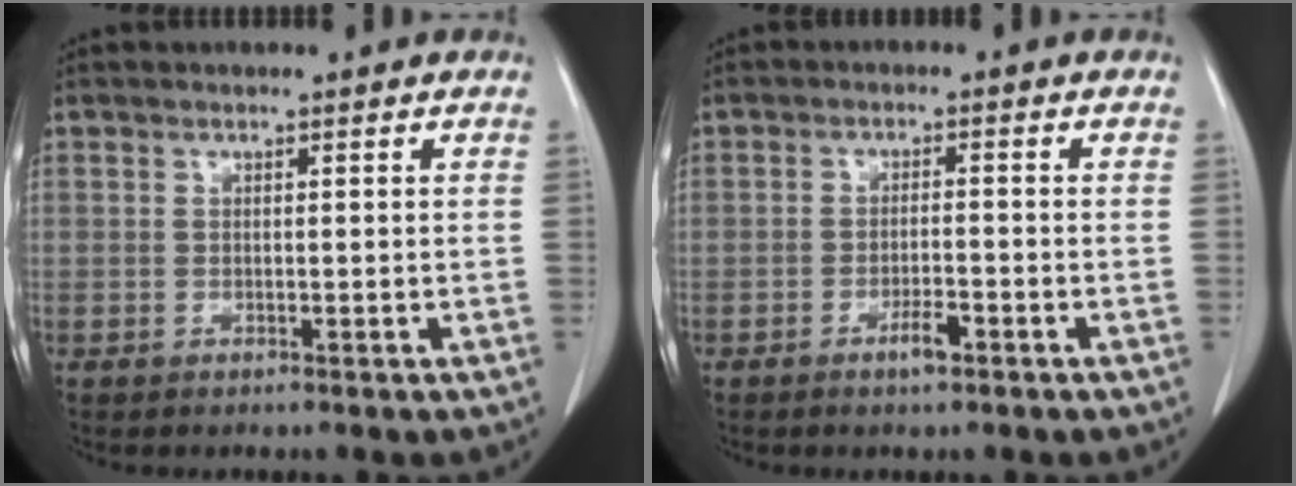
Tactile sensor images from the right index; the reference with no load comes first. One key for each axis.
{"total": 3.0, "fx": -1.8, "fy": 0.5, "fz": 2.3, "tx": -0.040, "ty": 0.000, "tz": -0.030}